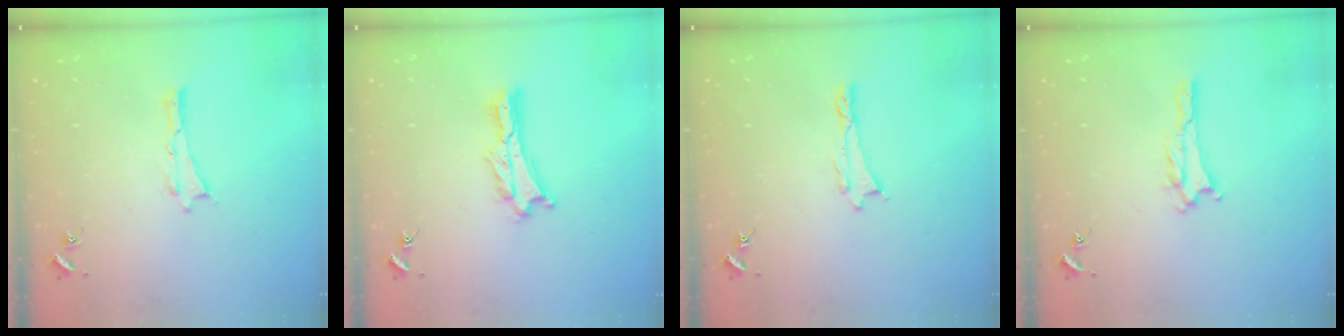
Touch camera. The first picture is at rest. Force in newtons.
{"total": 1.8, "press": 1.8, "slide": 0.2}
{"total": 0.5, "press": 0.5, "slide": 0.2}
{"total": 2.1, "press": 2.1, "slide": 0.3}